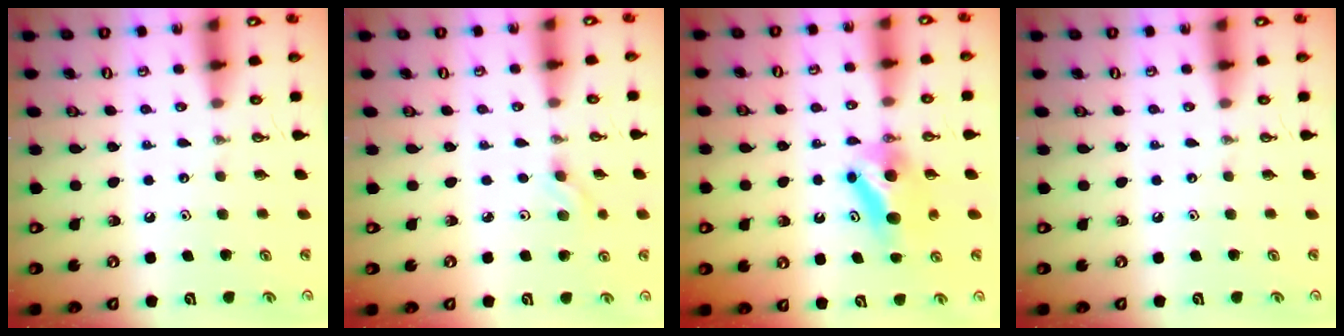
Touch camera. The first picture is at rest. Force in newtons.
{"total": 2.6, "press": 2.1, "slide": 1.5}
{"total": 7.4, "press": 7.2, "slide": 1.8}
{"total": 0.0}